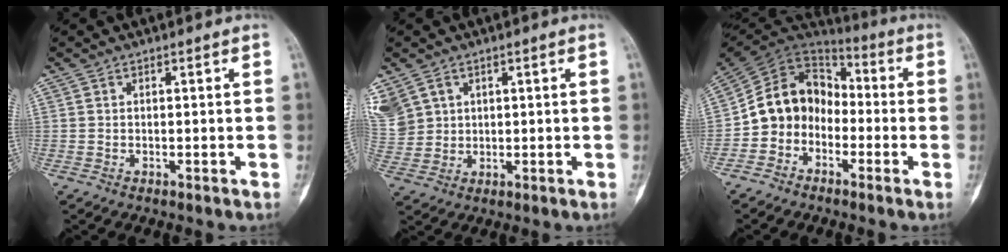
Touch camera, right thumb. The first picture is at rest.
{"total": 12.8, "force": [5.4, 10.5, 5.0], "torque": [-0.139, 0.017, 0.130]}
{"total": 12.8, "force": [-3.3, 10.7, 6.2], "torque": [-0.088, 0.071, -0.076]}